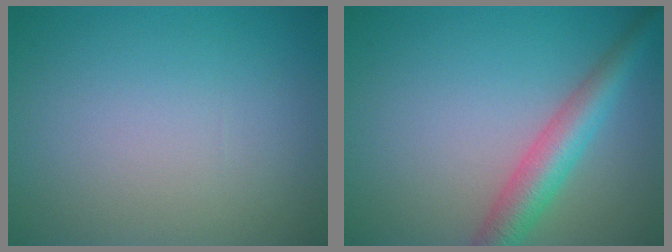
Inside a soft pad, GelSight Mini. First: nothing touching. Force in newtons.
{"total": 4.5, "press": 4.5, "slide": 0.2}